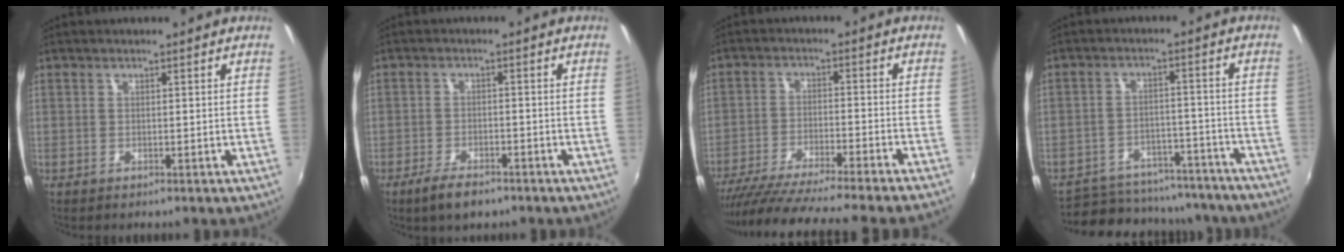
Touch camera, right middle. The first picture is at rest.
{"total": 5.3, "force": [-3.8, 2.1, 2.9], "torque": [-0.075, -0.009, -0.068]}
{"total": 18.8, "force": [-16.7, -1.7, 8.5], "torque": [-0.156, -0.047, -0.260]}
{"total": 22.6, "force": [-19.6, 8.4, 7.6], "torque": [-0.161, 0.019, -0.244]}